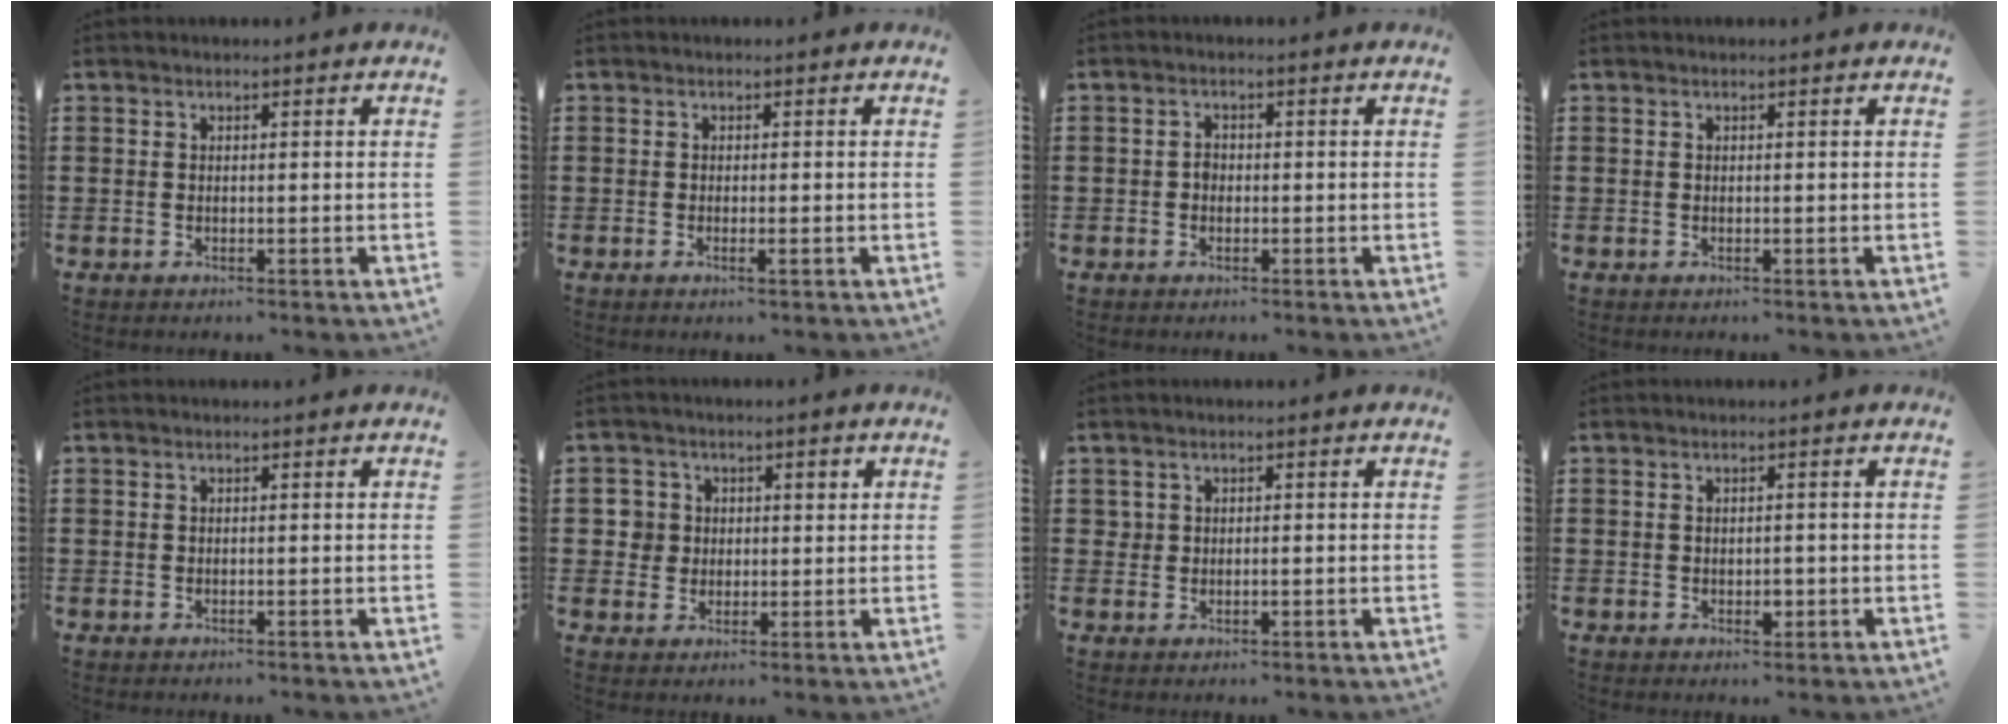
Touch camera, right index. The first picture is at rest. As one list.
[{"total": 1.1, "force": [-0.4, -0.2, 1.0], "torque": [-0.018, -0.007, -0.005]}, {"total": 1.3, "force": [-0.4, 0.9, 0.8], "torque": [-0.018, 0.001, -0.008]}, {"total": 0.0}, {"total": 0.0}, {"total": 4.1, "force": [0.7, 3.9, 1.0], "torque": [-0.040, 0.014, 0.010]}, {"total": 0.9, "force": [0.2, 0.8, 0.5], "torque": [-0.011, 0.005, 0.003]}, {"total": 2.1, "force": [-0.4, 1.1, 1.8], "torque": [-0.033, 0.000, -0.007]}]